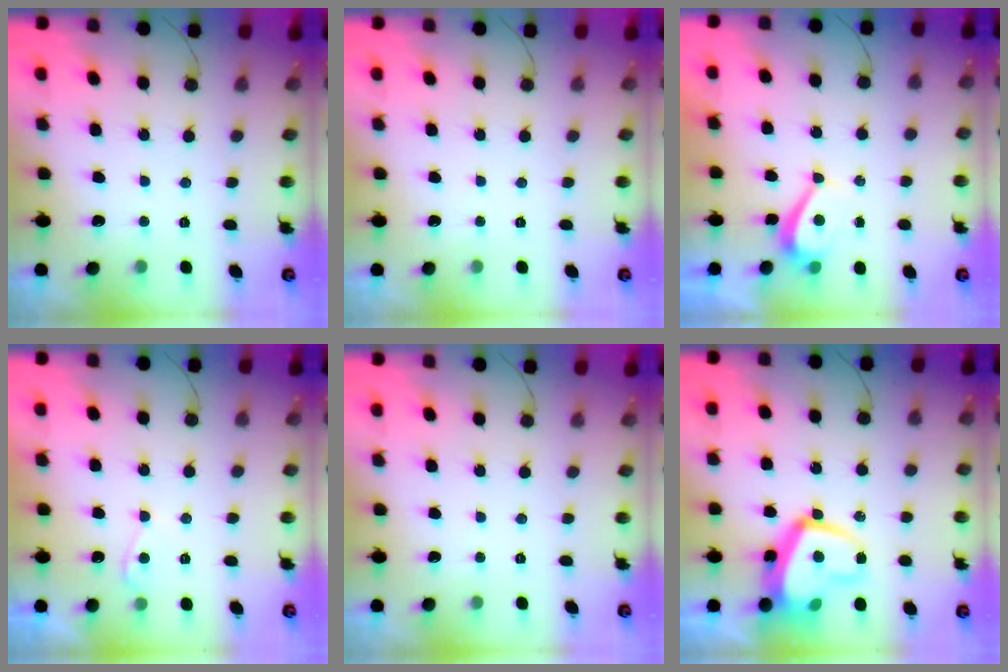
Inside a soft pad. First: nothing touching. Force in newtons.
{"total": 0.0}
{"total": 2.2, "press": 2.1, "slide": 0.6}
{"total": 3.1, "press": 3.1, "slide": 0.5}
{"total": 0.0}
{"total": 17.4, "press": 17.3, "slide": 1.7}